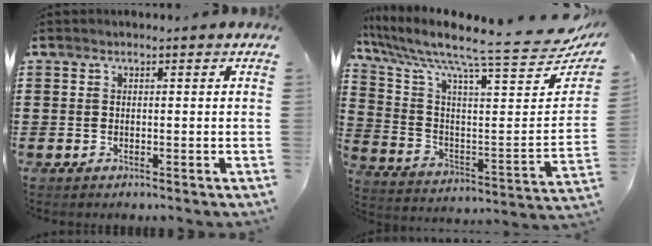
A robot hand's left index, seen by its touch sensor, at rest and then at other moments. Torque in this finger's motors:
{"motor_torque": [1.53, -0.61, 1.06, 0.21]}